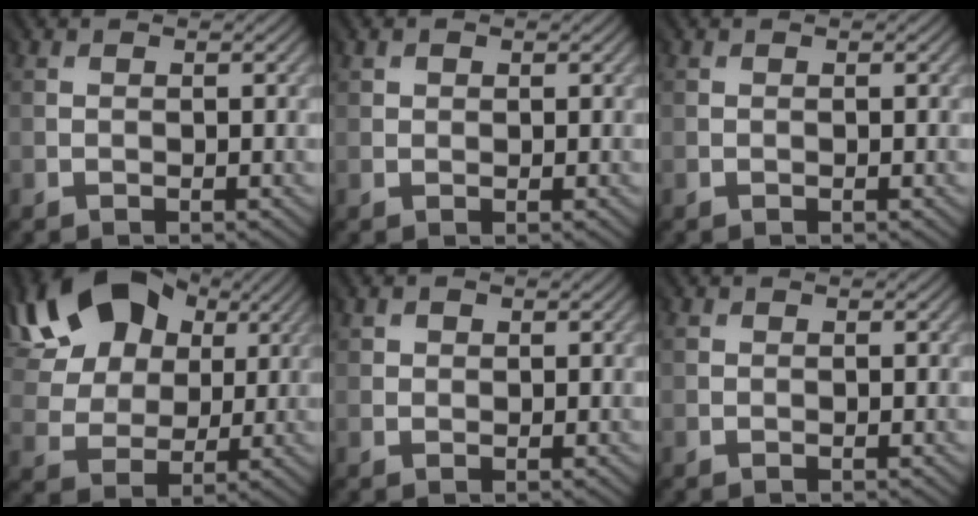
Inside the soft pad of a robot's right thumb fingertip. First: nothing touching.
{"total": 1.5, "force": [1.0, 1.0, 0.3], "torque": [0.003, 0.000, 0.018]}
{"total": 0.0}
{"total": 14.8, "force": [7.9, 9.7, 8.0], "torque": [-0.179, 0.039, 0.131]}
{"total": 1.8, "force": [1.3, 1.2, 0.2], "torque": [0.004, -0.001, 0.021]}
{"total": 0.6, "force": [0.3, 0.5, 0.2], "torque": [-0.001, 0.000, 0.007]}